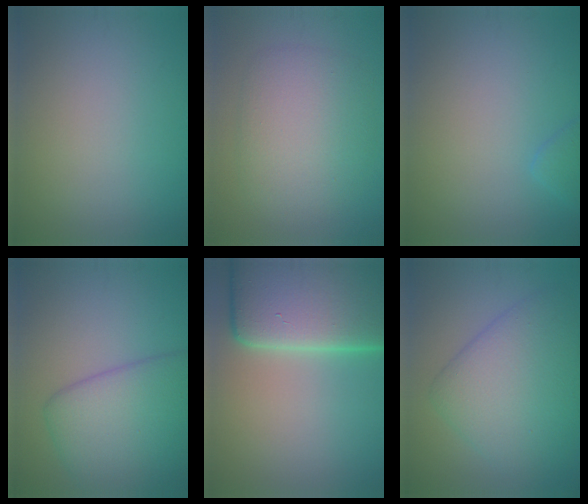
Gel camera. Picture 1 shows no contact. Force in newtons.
{"total": 5.4, "press": 5.3, "slide": 0.2}
{"total": 1.3, "press": 1.3, "slide": 0.1}
{"total": 7.2, "press": 7.2, "slide": 0.2}
{"total": 16.6, "press": 16.6, "slide": 1.6}
{"total": 7.5, "press": 7.5, "slide": 0.1}